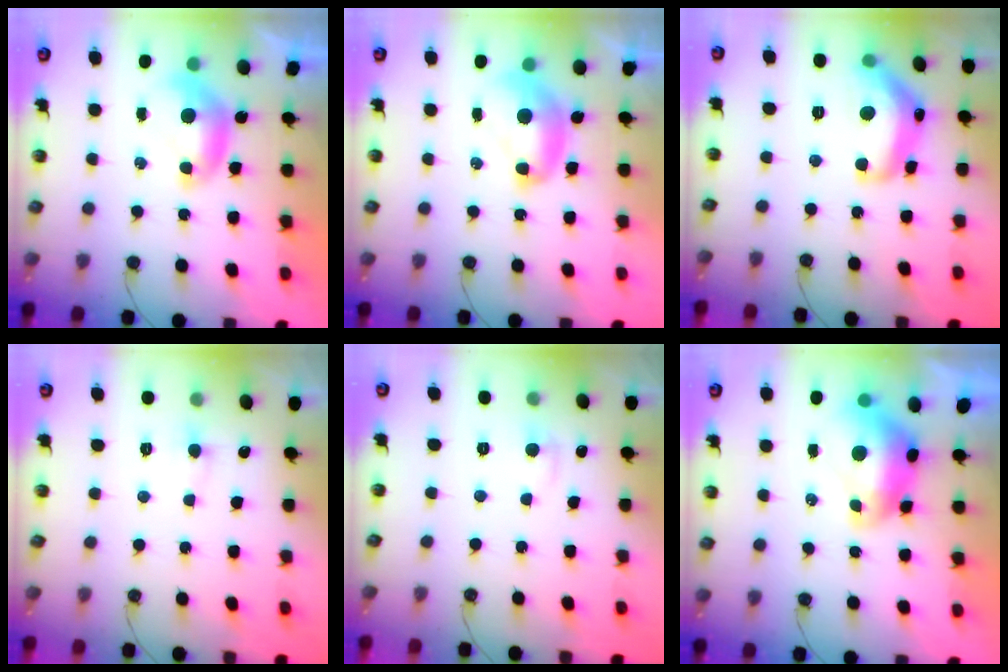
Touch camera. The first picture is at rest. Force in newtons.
{"total": 2.4, "press": 2.4, "slide": 0.3}
{"total": 8.1, "press": 8.1, "slide": 0.7}
{"total": 0.8, "press": 0.6, "slide": 0.5}
{"total": 1.2, "press": 0.9, "slide": 0.7}
{"total": 2.8, "press": 2.7, "slide": 0.7}